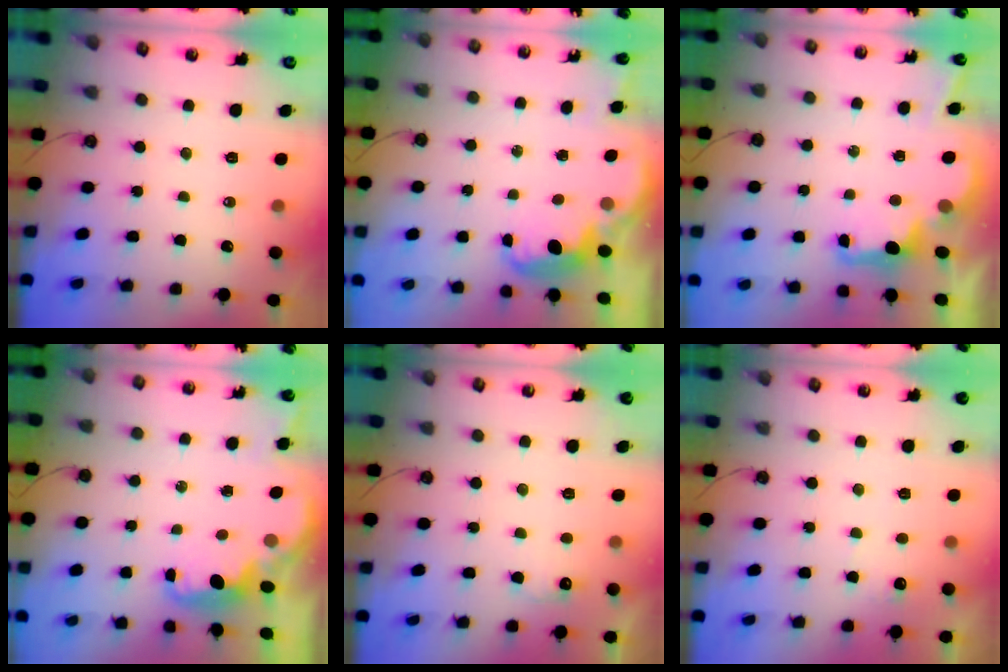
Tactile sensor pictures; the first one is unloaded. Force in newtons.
{"total": 2.6, "press": 2.5, "slide": 0.6}
{"total": 2.5, "press": 2.4, "slide": 0.8}
{"total": 1.2, "press": 1.0, "slide": 0.6}
{"total": 5.2, "press": 5.1, "slide": 1.3}
{"total": 4.9, "press": 4.8, "slide": 1.3}